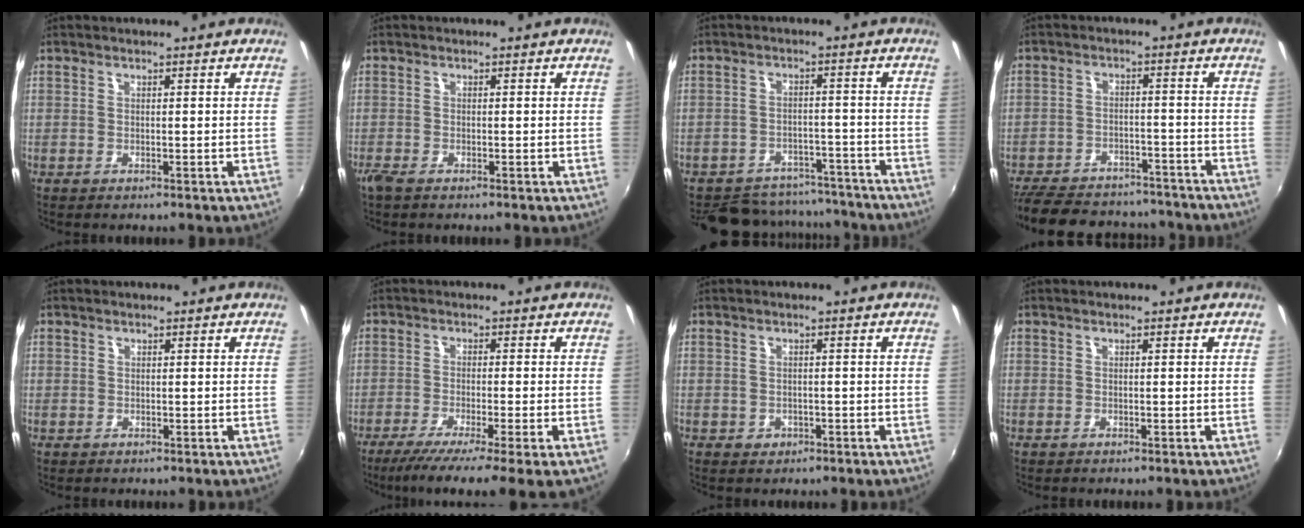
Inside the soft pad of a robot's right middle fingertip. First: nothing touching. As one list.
[{"total": 1.6, "force": [-1.2, 0.2, 1.0], "torque": [-0.022, -0.006, -0.025]}, {"total": 14.2, "force": [-12.3, 5.9, 3.7], "torque": [-0.093, 0.027, -0.154]}, {"total": 19.5, "force": [-16.1, 8.3, 7.1], "torque": [-0.171, 0.031, -0.215]}, {"total": 0.7, "force": [0.0, 0.7, -0.1], "torque": [0.001, 0.004, 0.002]}, {"total": 8.7, "force": [-6.0, -0.7, 6.2], "torque": [-0.123, -0.035, -0.098]}, {"total": 1.6, "force": [-0.7, 1.4, 0.5], "torque": [-0.010, -0.001, -0.006]}, {"total": 0.0}]